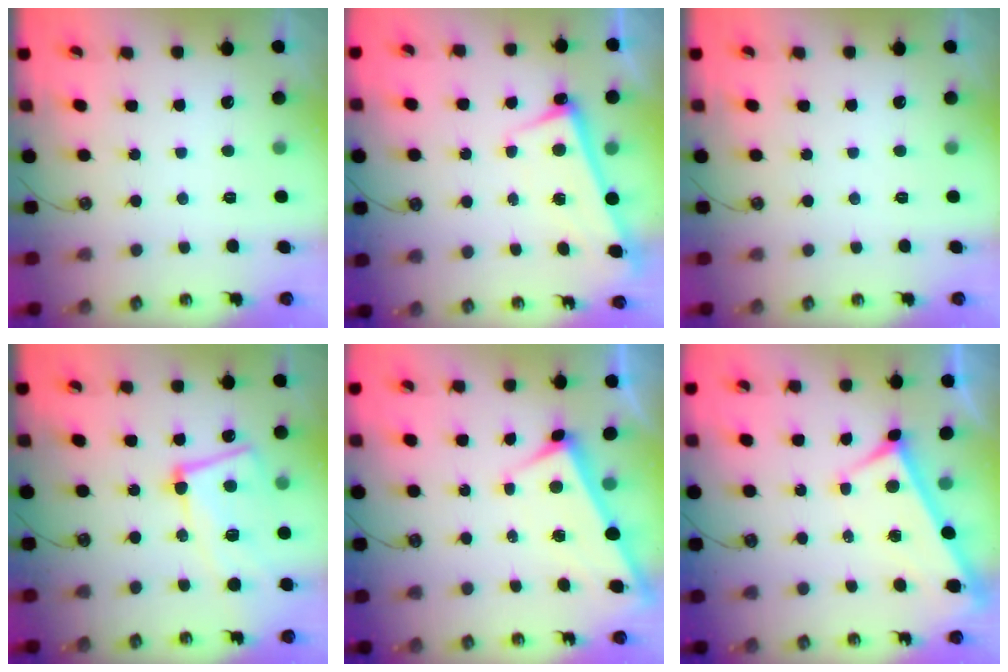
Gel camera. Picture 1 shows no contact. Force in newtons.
{"total": 2.7, "press": 2.6, "slide": 0.6}
{"total": 0.0}
{"total": 13.7, "press": 13.5, "slide": 2.5}
{"total": 3.1, "press": 3.1, "slide": 0.0}
{"total": 2.4, "press": 2.3, "slide": 0.6}